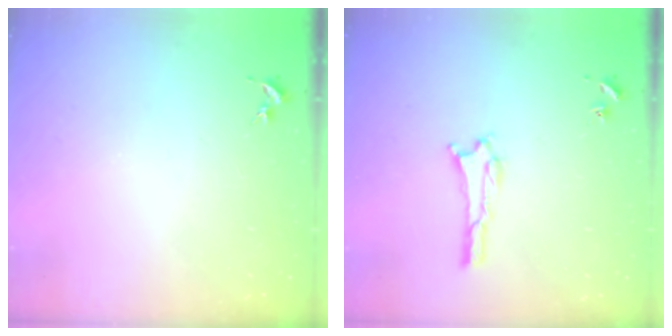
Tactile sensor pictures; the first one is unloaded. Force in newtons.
{"total": 1.5, "press": 1.5, "slide": 0.2}